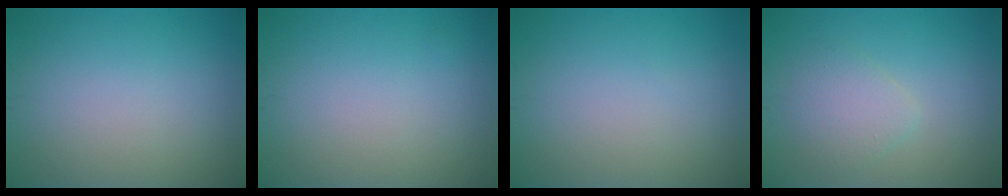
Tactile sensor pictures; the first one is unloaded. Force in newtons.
{"total": 0.0}
{"total": 0.0}
{"total": 2.4, "press": 2.4, "slide": 0.2}